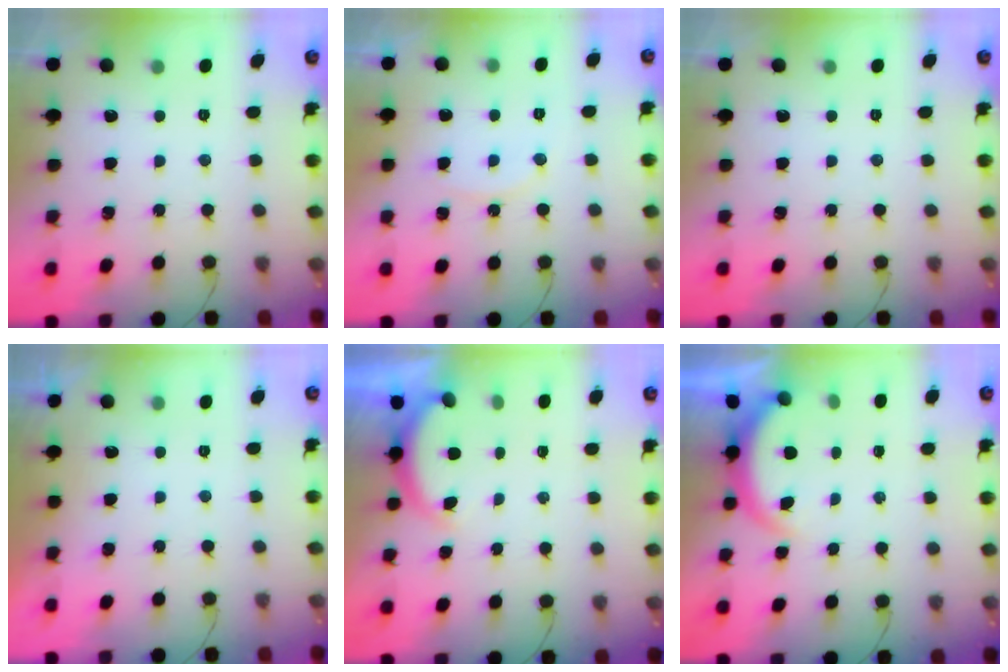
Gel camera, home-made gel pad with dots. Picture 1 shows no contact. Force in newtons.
{"total": 5.5, "press": 5.4, "slide": 0.6}
{"total": 0.0}
{"total": 1.1, "press": 1.0, "slide": 0.5}
{"total": 3.0, "press": 2.9, "slide": 0.6}
{"total": 4.6, "press": 4.6, "slide": 0.4}